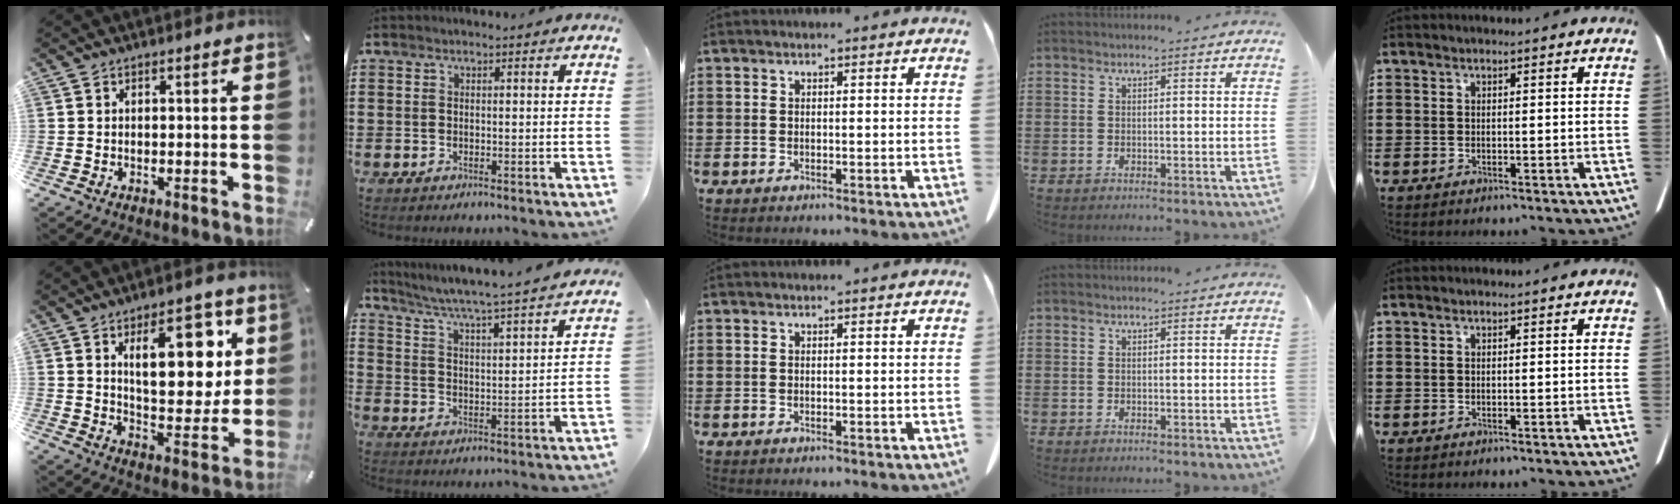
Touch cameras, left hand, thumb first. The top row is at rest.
{"thumb": {"total": 17.8, "force": [7.3, 8.5, 13.8], "torque": [-0.188, -0.022, 0.115]}, "index": {"total": 4.4, "force": [3.9, -1.1, 1.6], "torque": [-0.052, -0.041, 0.056]}}